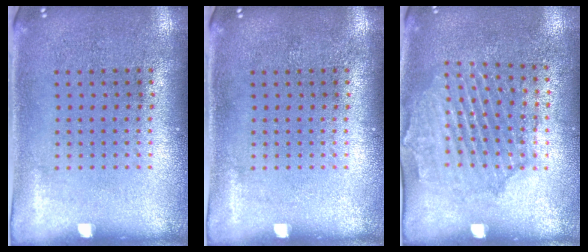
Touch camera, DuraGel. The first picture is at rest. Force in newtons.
{"total": 0.0}
{"total": 1.6, "press": 1.6, "slide": 0.3}